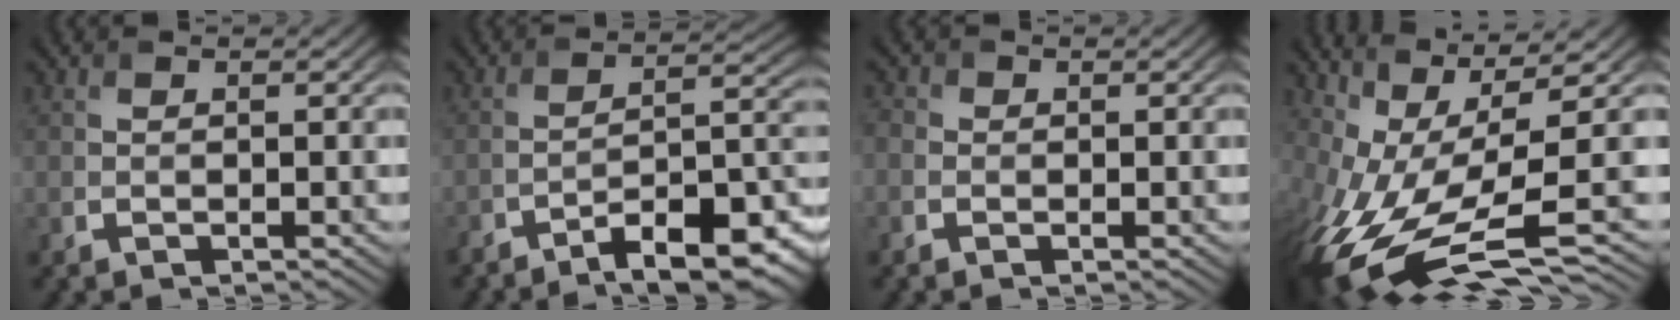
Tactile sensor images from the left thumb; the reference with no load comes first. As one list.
[{"total": 12.4, "force": [-9.1, 2.4, 8.1], "torque": [-0.105, 0.008, -0.146]}, {"total": 1.6, "force": [-0.2, 1.4, 0.8], "torque": [-0.020, 0.001, -0.013]}, {"total": 13.7, "force": [-3.0, 4.0, 12.8], "torque": [-0.265, -0.024, -0.032]}]